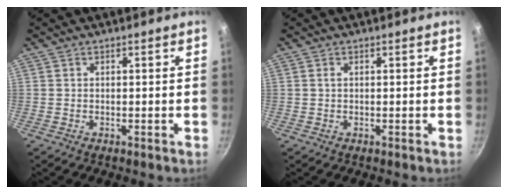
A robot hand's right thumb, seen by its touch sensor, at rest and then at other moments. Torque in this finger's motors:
{"motor_torque": [-0.41, 0.30, -0.27, -0.09, 0.04]}